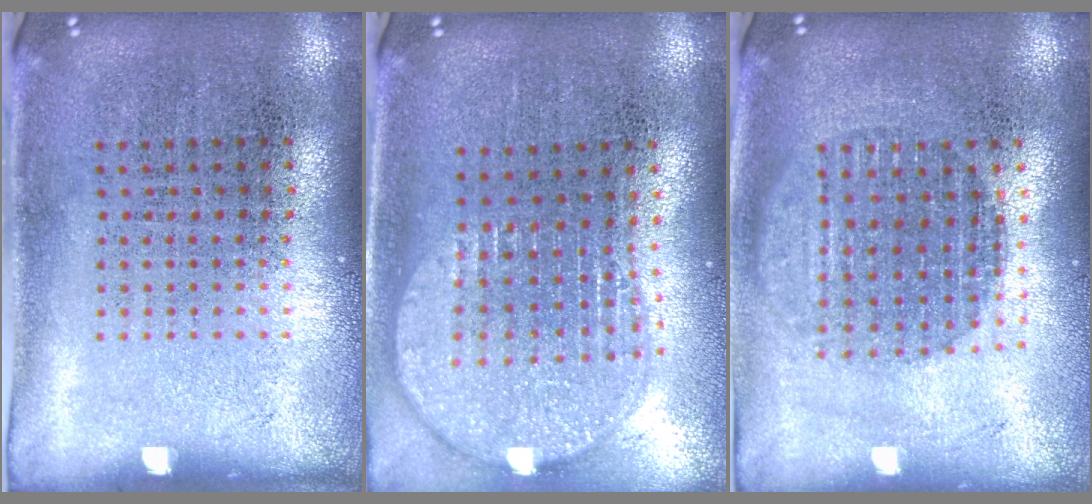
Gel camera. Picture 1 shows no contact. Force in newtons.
{"total": 1.9, "press": 1.6, "slide": 1.0}
{"total": 1.7, "press": 1.4, "slide": 0.9}